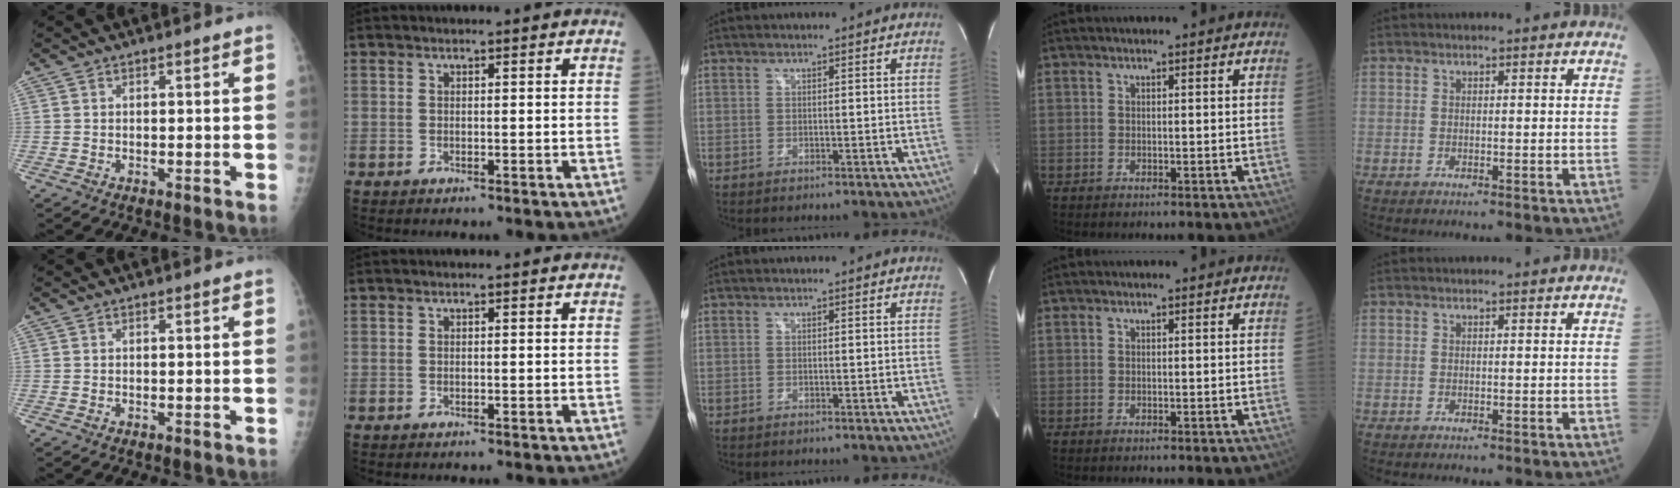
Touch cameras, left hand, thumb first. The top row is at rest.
{}